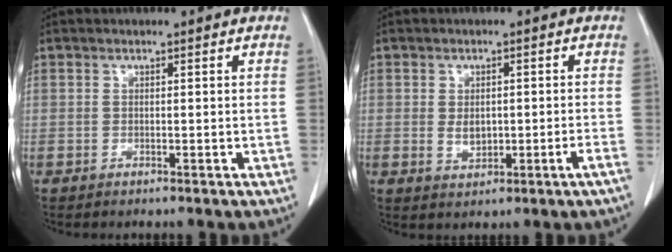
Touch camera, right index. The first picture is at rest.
{"total": 3.2, "force": [-0.5, 1.1, 2.9], "torque": [-0.053, 0.000, -0.001]}